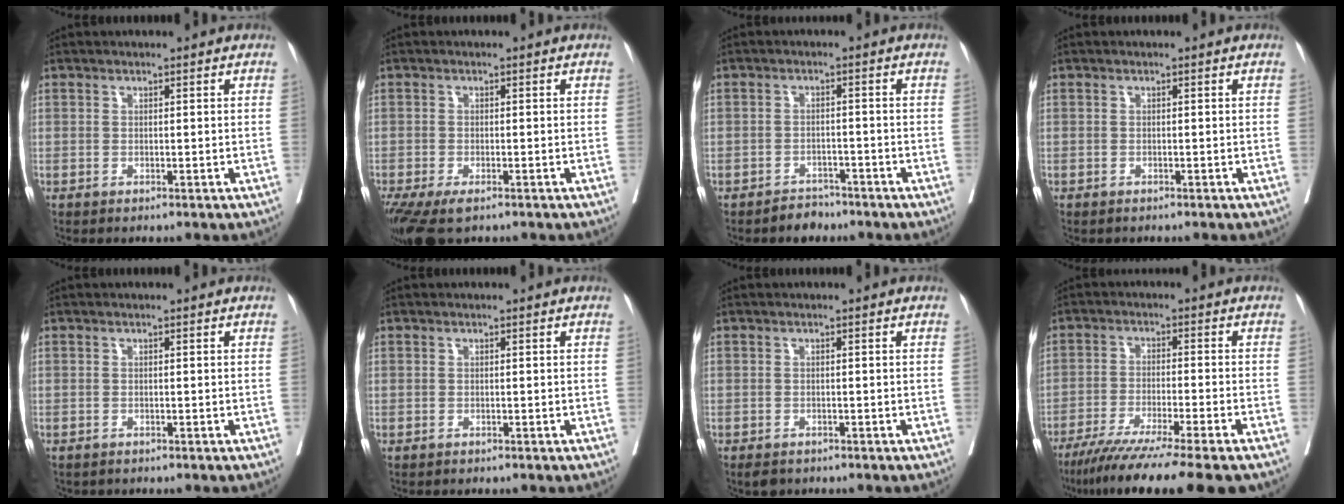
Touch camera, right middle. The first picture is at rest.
{"total": 8.0, "force": [-5.4, 3.0, 5.1], "torque": [-0.100, -0.020, -0.091]}
{"total": 2.8, "force": [-2.5, 1.4, 0.2], "torque": [-0.006, 0.004, -0.035]}
{"total": 0.9, "force": [-0.8, 0.2, 0.2], "torque": [-0.007, -0.001, -0.015]}
{"total": 1.5, "force": [-1.3, 0.6, 0.3], "torque": [-0.013, -0.003, -0.021]}
{"total": 0.6, "force": [-0.6, 0.3, 0.0], "torque": [-0.005, 0.002, -0.012]}
{"total": 2.8, "force": [-2.3, 1.2, 1.0], "torque": [-0.014, -0.004, -0.032]}
{"total": 14.8, "force": [-12.0, -1.1, 8.7], "torque": [-0.130, -0.052, -0.188]}